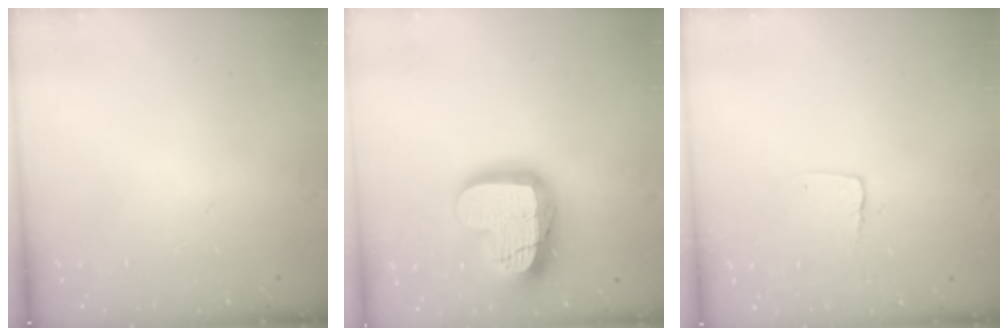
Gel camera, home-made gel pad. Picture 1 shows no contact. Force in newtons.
{"total": 19.8, "press": 19.8, "slide": 1.5}
{"total": 3.6, "press": 3.6, "slide": 0.3}